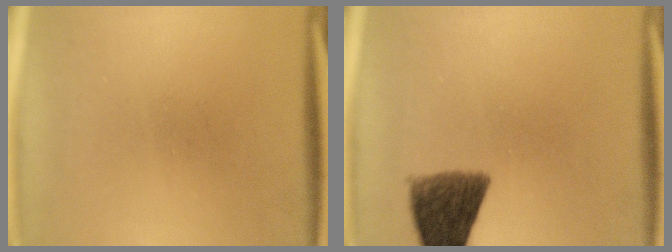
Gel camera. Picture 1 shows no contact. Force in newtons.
{"total": 9.1}